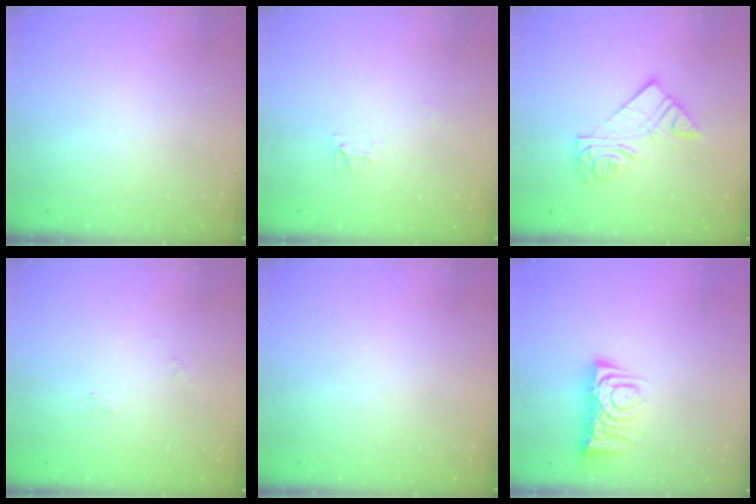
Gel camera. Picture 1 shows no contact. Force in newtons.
{"total": 6.3, "press": 6.2, "slide": 0.6}
{"total": 11.2, "press": 11.2, "slide": 1.0}
{"total": 2.5, "press": 2.5, "slide": 0.3}
{"total": 0.0}
{"total": 7.0, "press": 6.9, "slide": 1.0}